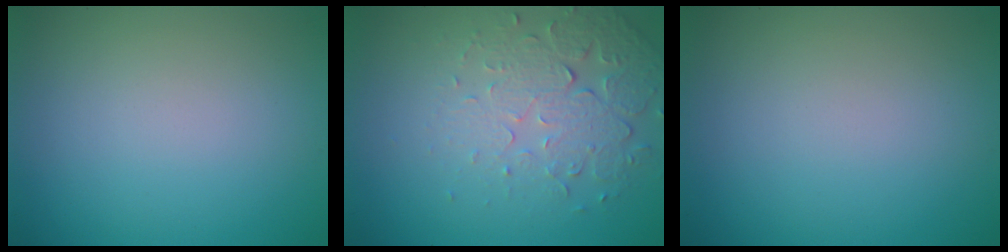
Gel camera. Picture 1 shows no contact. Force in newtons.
{"total": 5.1, "press": 3.5, "slide": 3.7}
{"total": 0.0}